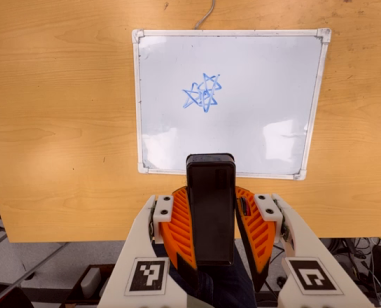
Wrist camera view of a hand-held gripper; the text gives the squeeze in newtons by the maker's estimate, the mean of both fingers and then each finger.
{"total": 9.7, "left": 7.7, "right": 11.8}